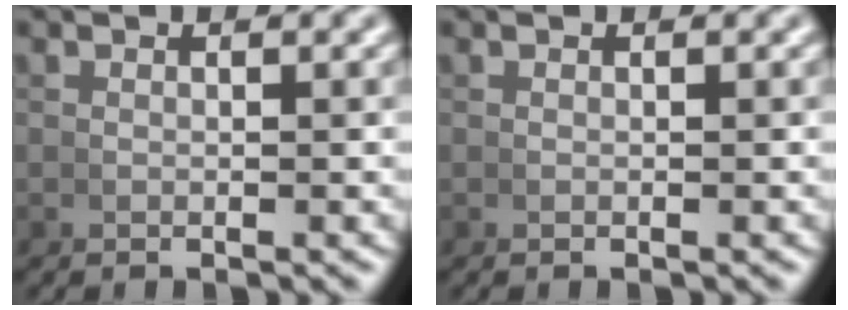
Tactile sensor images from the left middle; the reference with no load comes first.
{"total": 0.0}